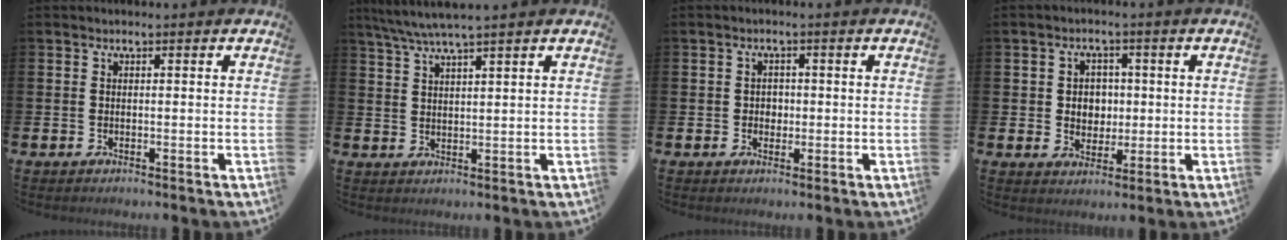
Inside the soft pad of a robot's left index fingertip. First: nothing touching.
{"total": 4.5, "force": [4.0, -0.4, 2.1], "torque": [-0.055, -0.010, 0.072]}
{"total": 1.7, "force": [0.1, 1.6, 0.6], "torque": [0.007, 0.002, -0.005]}
{"total": 3.6, "force": [0.8, 3.3, 1.3], "torque": [-0.016, 0.004, 0.004]}